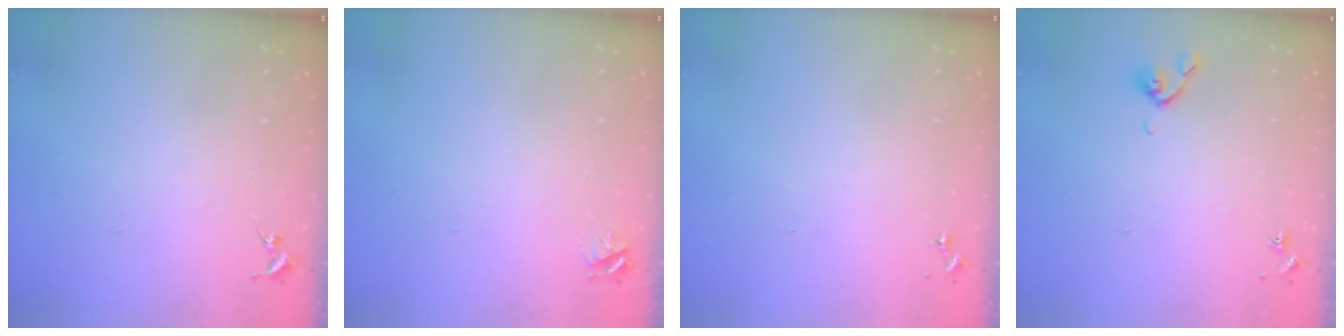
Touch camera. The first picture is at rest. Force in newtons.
{"total": 4.2, "press": 4.1, "slide": 0.5}
{"total": 0.0}
{"total": 4.8, "press": 4.6, "slide": 1.0}